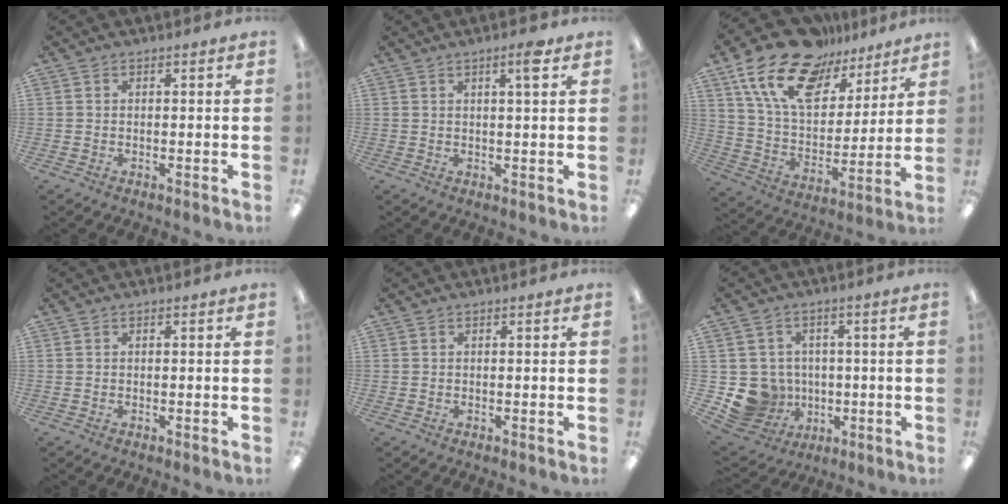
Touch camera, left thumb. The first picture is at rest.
{"total": 4.1, "force": [2.4, 0.5, 3.3], "torque": [-0.046, -0.007, 0.034]}
{"total": 20.7, "force": [13.7, 10.7, 11.2], "torque": [-0.224, -0.069, 0.249]}
{"total": 0.0}
{"total": 0.0}
{"total": 10.3, "force": [-1.9, 9.8, 2.6], "torque": [-0.085, 0.009, -0.023]}